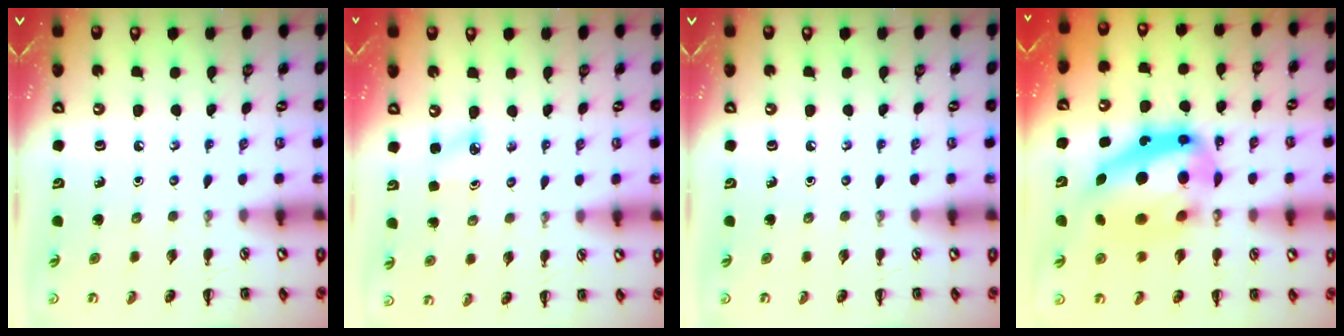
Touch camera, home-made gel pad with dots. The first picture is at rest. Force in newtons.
{"total": 3.6, "press": 3.4, "slide": 1.1}
{"total": 0.0}
{"total": 19.0, "press": 18.4, "slide": 4.6}